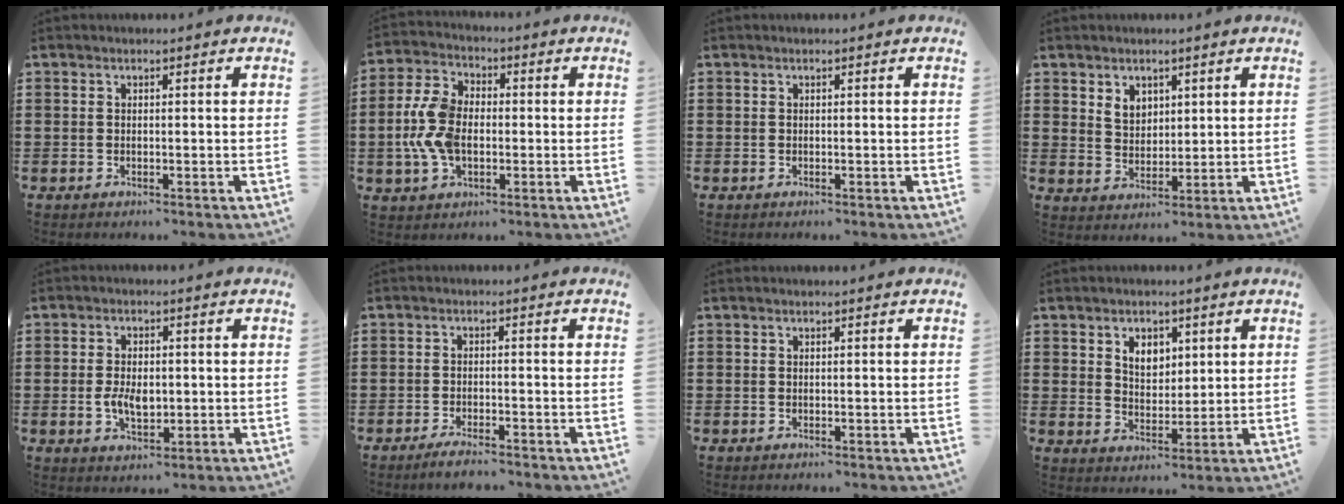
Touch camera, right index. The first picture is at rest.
{"total": 8.6, "force": [-1.0, 5.6, 6.4], "torque": [-0.159, 0.004, -0.024]}
{"total": 0.0}
{"total": 3.7, "force": [2.3, 2.7, 1.1], "torque": [-0.032, 0.010, 0.043]}
{"total": 4.5, "force": [-0.5, 2.7, 3.6], "torque": [-0.067, 0.001, -0.013]}
{"total": 2.3, "force": [-2.2, 0.1, 0.7], "torque": [-0.015, 0.003, -0.042]}
{"total": 0.0}
{"total": 4.1, "force": [2.0, 3.0, 2.0], "torque": [-0.042, 0.009, 0.034]}